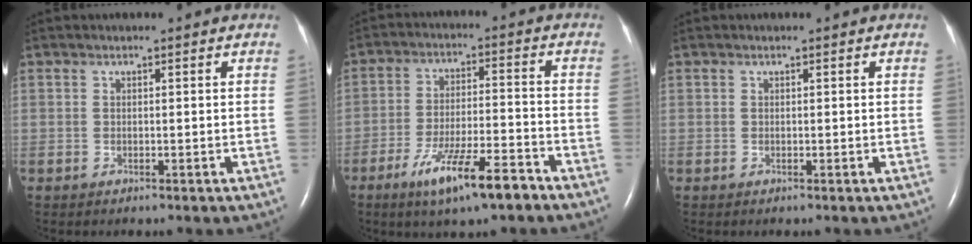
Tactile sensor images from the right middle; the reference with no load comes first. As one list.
[{"total": 10.8, "force": [-7.0, 1.3, 8.1], "torque": [-0.148, -0.015, -0.118]}, {"total": 0.0}]